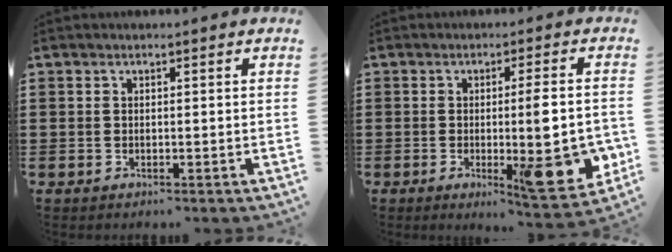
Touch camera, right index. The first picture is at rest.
{"total": 10.3, "force": [-1.6, 1.4, 10.1], "torque": [-0.143, -0.013, -0.026]}